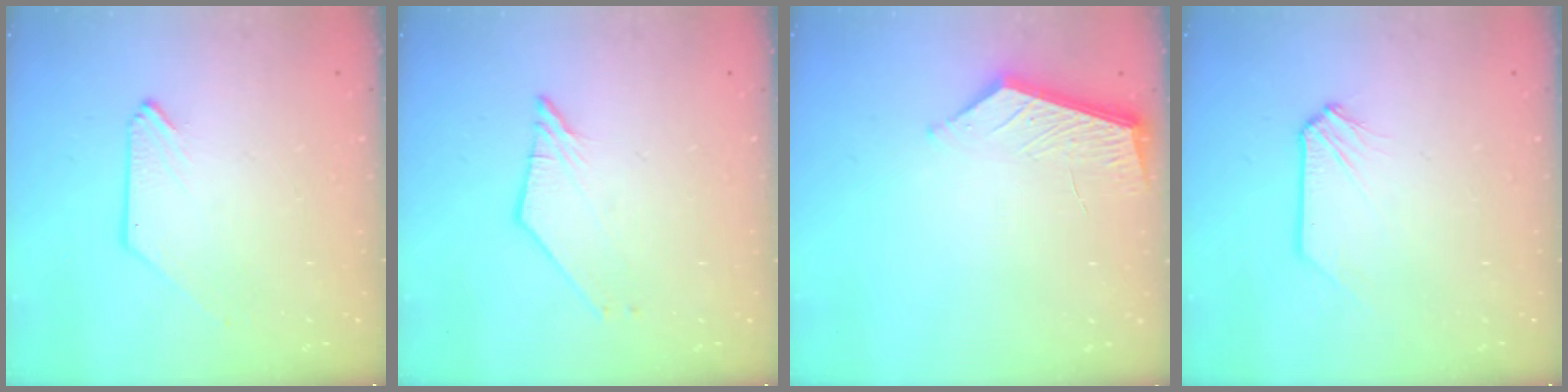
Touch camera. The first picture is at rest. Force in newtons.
{"total": 2.7, "press": 2.7, "slide": 0.2}
{"total": 5.8, "press": 5.8, "slide": 0.4}
{"total": 0.0}